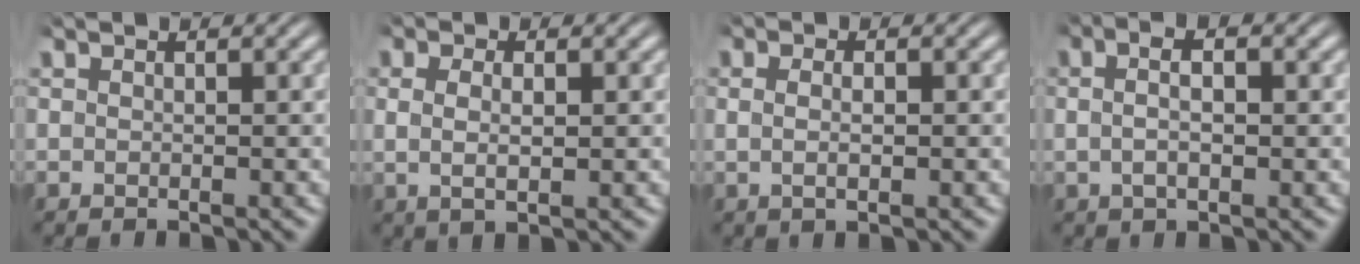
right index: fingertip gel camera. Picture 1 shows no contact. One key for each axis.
{"total": 2.5, "fx": 0.4, "fy": 1.0, "fz": 2.2, "tx": -0.041, "ty": -0.006, "tz": 0.013}
{"total": 1.7, "fx": 0.0, "fy": 0.5, "fz": 1.6, "tx": -0.026, "ty": -0.003, "tz": 0.003}
{"total": 3.3, "fx": 0.5, "fy": 1.5, "fz": 2.9, "tx": -0.049, "ty": 0.008, "tz": 0.003}